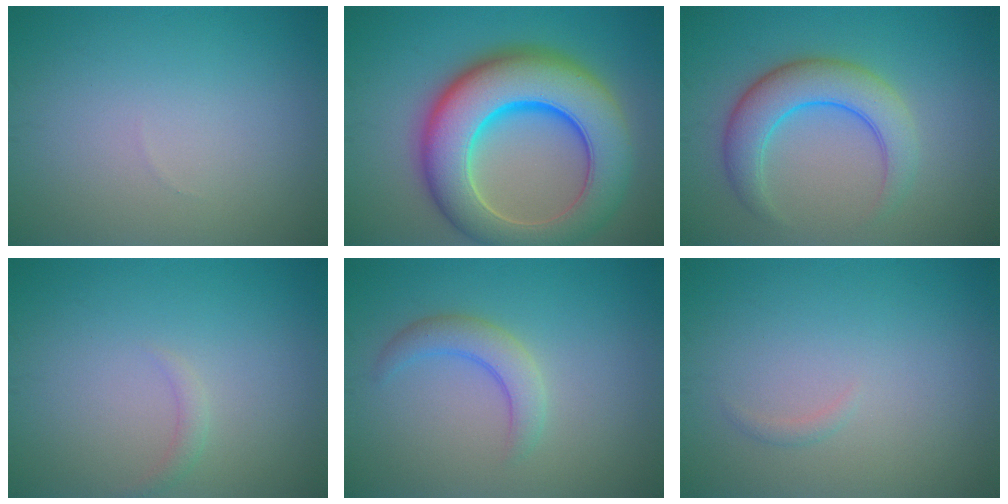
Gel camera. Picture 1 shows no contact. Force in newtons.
{"total": 12.5, "press": 12.5, "slide": 0.4}
{"total": 5.5, "press": 5.5, "slide": 0.2}
{"total": 0.9, "press": 0.9, "slide": 0.1}
{"total": 2.7, "press": 2.7, "slide": 0.2}
{"total": 0.5, "press": 0.5, "slide": 0.0}